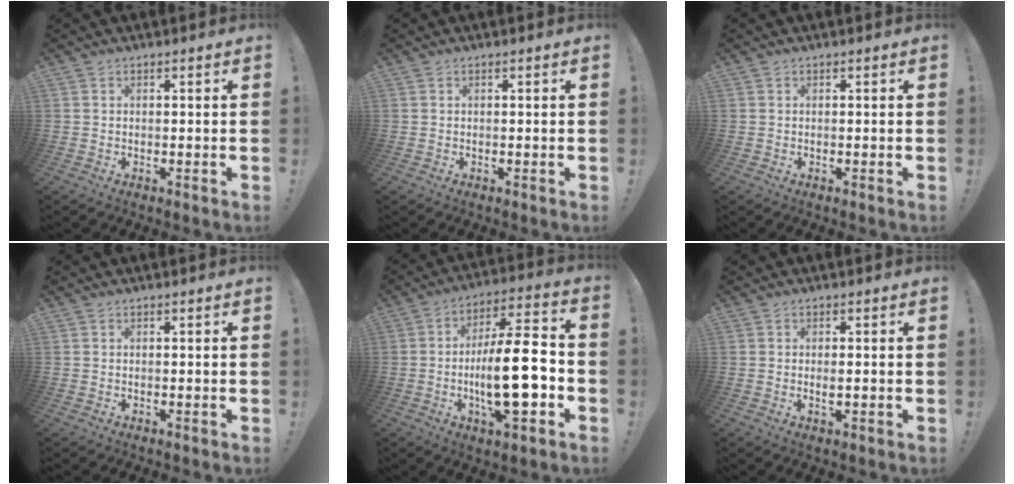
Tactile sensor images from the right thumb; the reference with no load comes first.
{"total": 0.0}
{"total": 0.0}
{"total": 0.0}
{"total": 20.2, "force": [-4.2, 6.3, 18.8], "torque": [-0.320, 0.008, -0.073]}
{"total": 1.2, "force": [-0.1, 0.3, 1.2], "torque": [-0.011, -0.006, -0.004]}